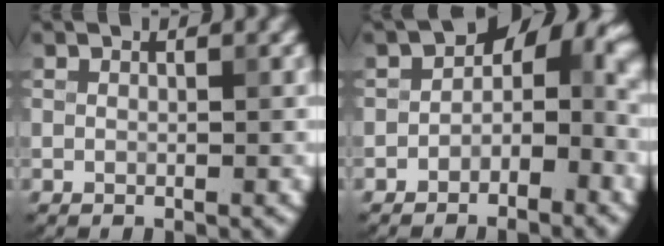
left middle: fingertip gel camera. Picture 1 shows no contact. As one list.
[{"total": 4.5, "force": [-1.1, 3.1, 3.1], "torque": [-0.021, 0.013, -0.033]}]